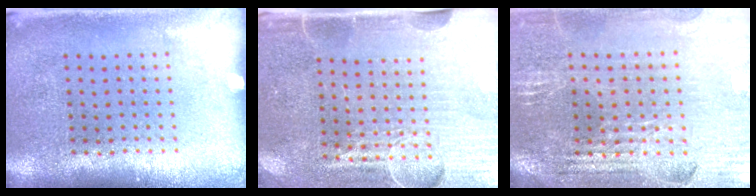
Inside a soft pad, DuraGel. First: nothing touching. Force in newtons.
{"total": 4.3, "press": 3.8, "slide": 2.0}
{"total": 2.8, "press": 2.8, "slide": 0.4}